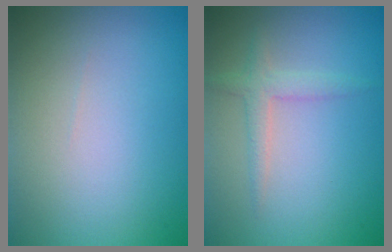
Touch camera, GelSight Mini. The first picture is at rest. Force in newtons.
{"total": 1.9, "press": 1.9, "slide": 0.1}